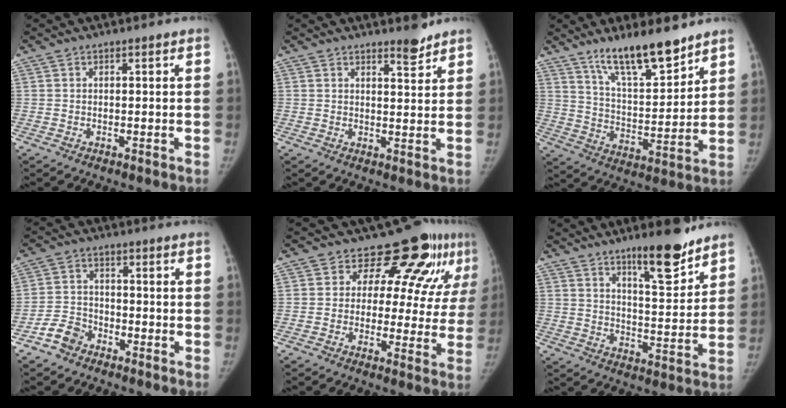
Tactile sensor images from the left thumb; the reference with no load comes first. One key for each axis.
{"total": 3.5, "fx": 3.0, "fy": 0.8, "fz": 1.6, "tx": -0.012, "ty": -0.028, "tz": 0.044}
{"total": 14.6, "fx": 11.1, "fy": 3.6, "fz": 8.8, "tx": -0.125, "ty": -0.077, "tz": 0.198}
{"total": 5.4, "fx": -3.8, "fy": 3.6, "fz": 1.5, "tx": -0.018, "ty": 0.022, "tz": -0.077}
{"total": 14.0, "fx": 8.0, "fy": 7.3, "fz": 8.9, "tx": -0.061, "ty": -0.040, "tz": 0.085}
{"total": 11.9, "fx": 8.6, "fy": 2.8, "fz": 7.7, "tx": -0.095, "ty": -0.065, "tz": 0.139}